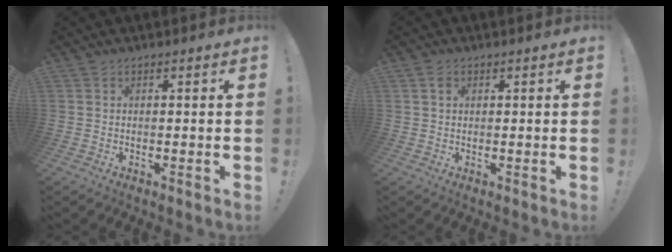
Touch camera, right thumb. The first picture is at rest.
{"total": 1.5, "force": [0.7, 1.1, 0.8], "torque": [-0.015, 0.003, 0.013]}